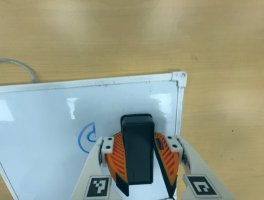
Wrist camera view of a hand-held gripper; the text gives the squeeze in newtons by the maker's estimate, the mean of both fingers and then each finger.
{"total": 13.4, "left": 15.2, "right": 11.6}